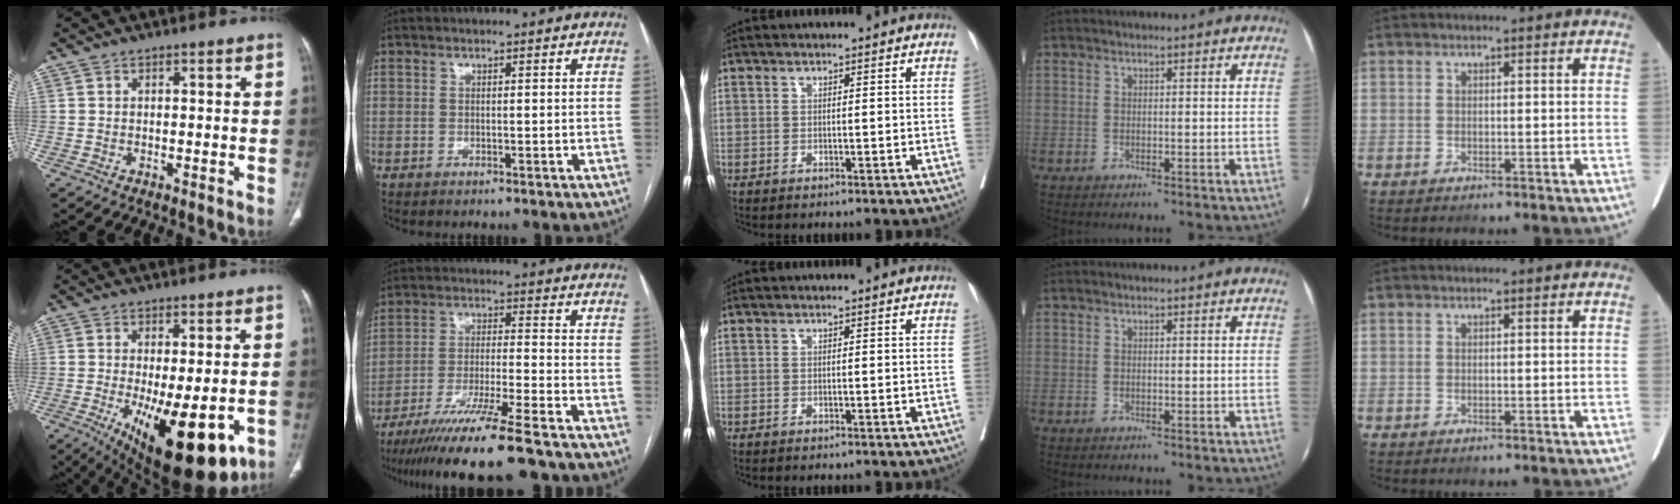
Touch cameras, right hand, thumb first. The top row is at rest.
{"thumb": {"total": 18.3, "force": [-6.5, 7.0, 15.6], "torque": [-0.212, -0.024, -0.080]}, "index": {"total": 15.9, "force": [-12.8, -0.2, 9.4], "torque": [-0.169, -0.045, -0.212]}}